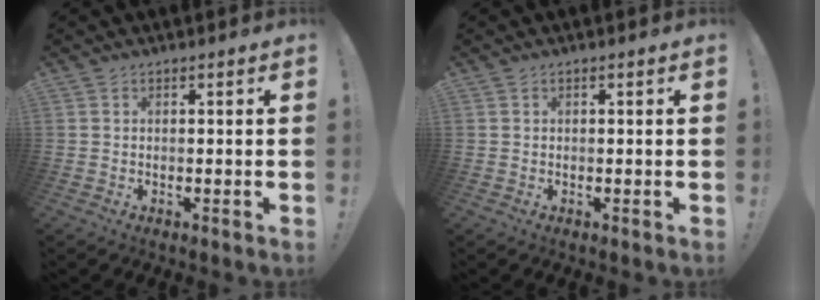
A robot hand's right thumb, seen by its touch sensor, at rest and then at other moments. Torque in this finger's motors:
{"motor_torque": [0.01, 0.00, 0.10, -0.08, 0.06]}